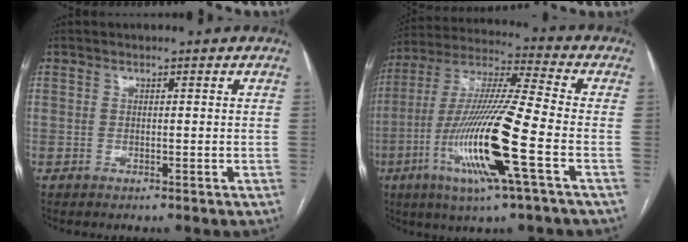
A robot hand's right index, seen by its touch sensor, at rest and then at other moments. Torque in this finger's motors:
{"motor_torque": [2.14, 0.00, 0.93, 0.21]}